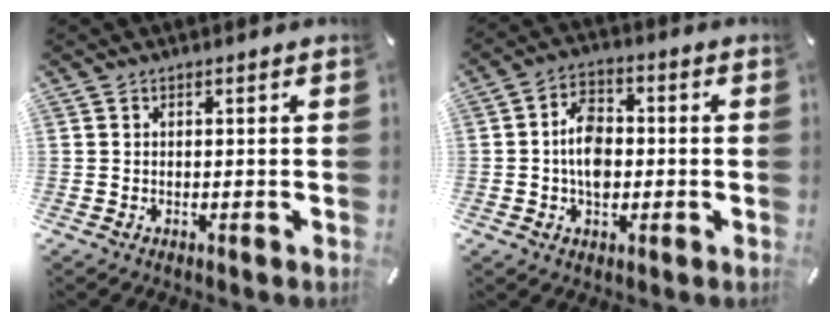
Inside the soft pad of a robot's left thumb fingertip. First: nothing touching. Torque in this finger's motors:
{"motor_torque": [0.30, 0.22, 0.87, -0.35, 0.39]}